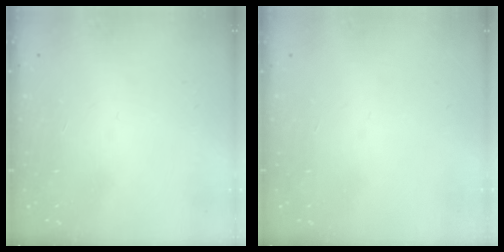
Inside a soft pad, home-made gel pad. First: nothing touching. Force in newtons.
{"total": 0.0}